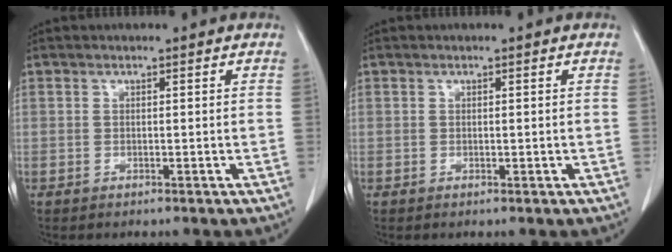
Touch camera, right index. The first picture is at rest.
{"total": 0.0}